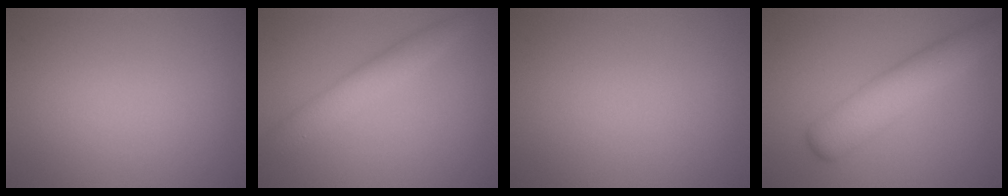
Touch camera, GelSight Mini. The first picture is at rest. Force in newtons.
{"total": 3.4, "press": 3.4, "slide": 0.2}
{"total": 0.0}
{"total": 5.2, "press": 5.2, "slide": 0.3}